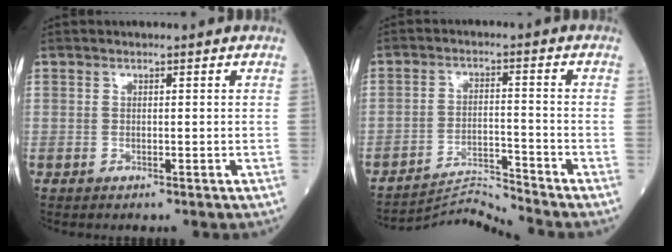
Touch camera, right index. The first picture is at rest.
{"total": 6.9, "force": [-6.0, -3.1, -1.6], "torque": [0.018, -0.007, -0.107]}